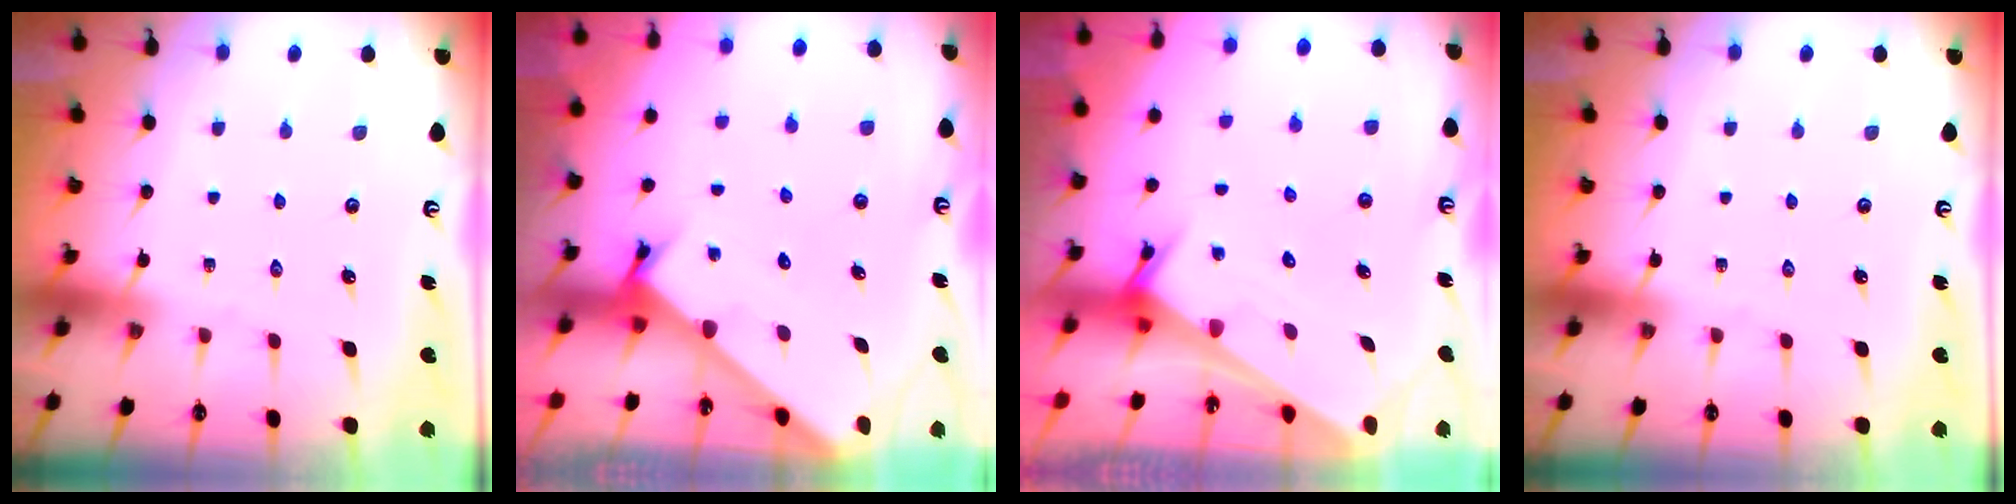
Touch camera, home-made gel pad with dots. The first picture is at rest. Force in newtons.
{"total": 2.4, "press": 2.4, "slide": 0.1}
{"total": 3.3, "press": 3.2, "slide": 0.2}
{"total": 0.0}